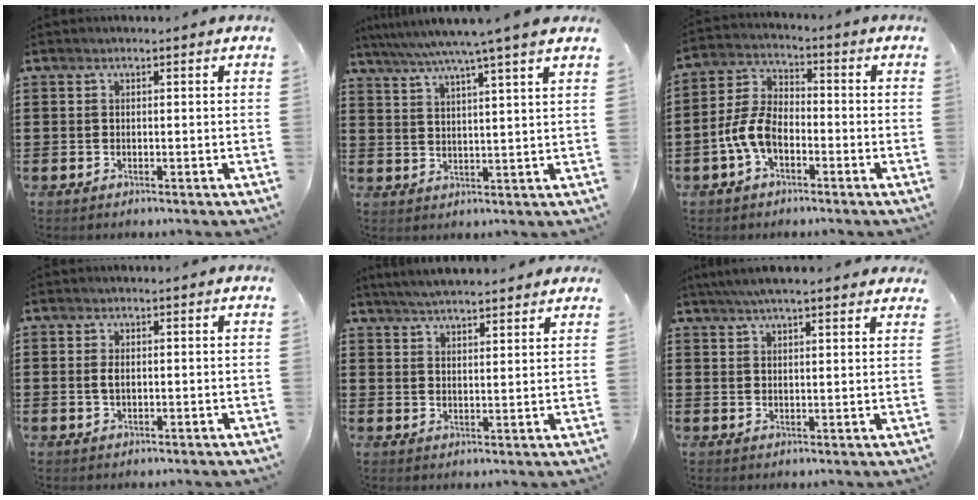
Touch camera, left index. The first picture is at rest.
{"total": 6.7, "force": [5.3, -1.1, 3.9], "torque": [-0.091, -0.023, 0.089]}
{"total": 6.7, "force": [-3.0, 3.8, 4.6], "torque": [-0.129, 0.001, -0.069]}
{"total": 1.6, "force": [0.1, 0.8, 1.4], "torque": [-0.036, 0.001, -0.003]}
{"total": 4.4, "force": [4.2, 0.0, 1.1], "torque": [-0.034, -0.011, 0.076]}
{"total": 5.0, "force": [4.4, 0.5, 2.4], "torque": [-0.056, -0.002, 0.080]}